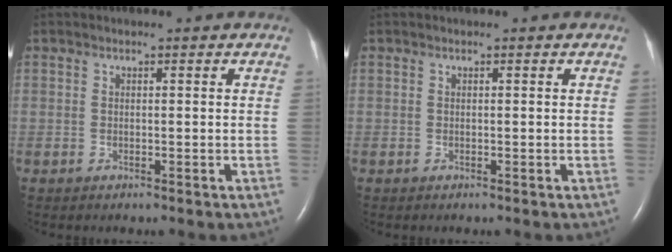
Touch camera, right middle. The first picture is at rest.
{"total": 0.0}